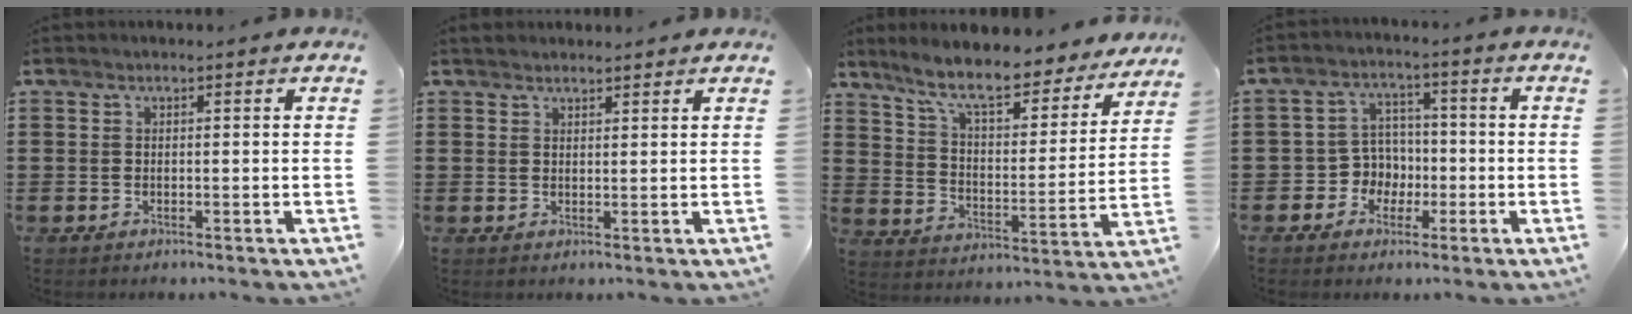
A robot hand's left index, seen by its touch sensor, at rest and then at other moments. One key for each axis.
{"total": 1.7, "fx": 1.6, "fy": 0.4, "fz": 0.3, "tx": -0.009, "ty": 0.002, "tz": 0.033}
{"total": 9.6, "fx": 8.1, "fy": 1.2, "fz": 5.0, "tx": -0.127, "ty": -0.045, "tz": 0.139}
{"total": 5.0, "fx": -1.5, "fy": 4.6, "fz": 1.3, "tx": -0.047, "ty": 0.008, "tz": -0.032}